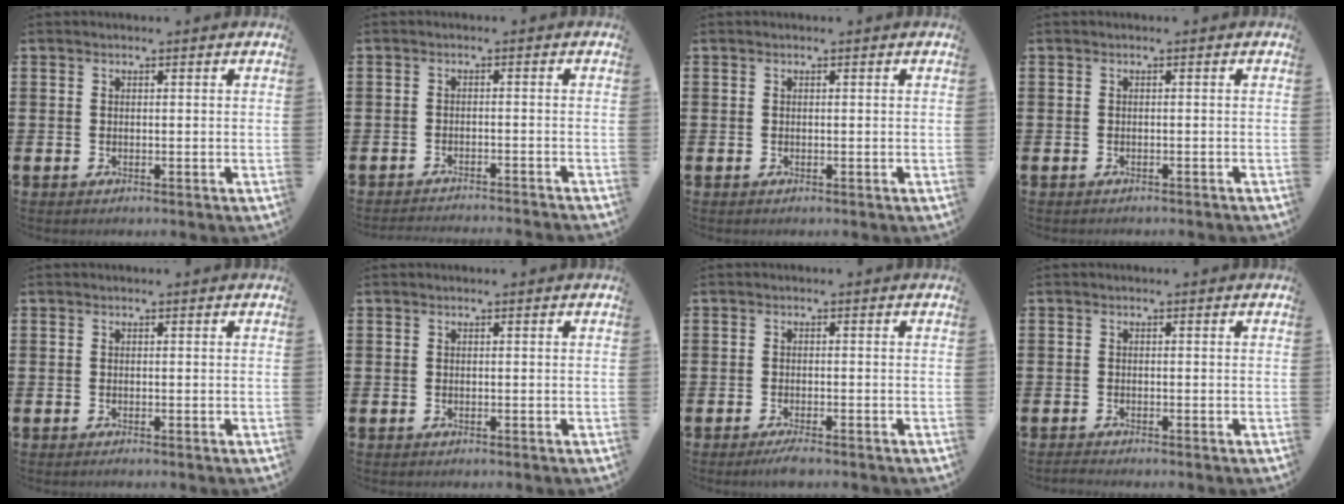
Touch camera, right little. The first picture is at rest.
{"total": 1.2, "force": [-1.2, -0.2, 0.0], "torque": [-0.001, 0.005, -0.025]}
{"total": 0.0}
{"total": 0.0}
{"total": 0.0}
{"total": 0.0}
{"total": 1.6, "force": [-1.2, 0.1, 1.0], "torque": [-0.018, 0.001, -0.023]}
{"total": 0.6, "force": [-0.5, 0.0, 0.3], "torque": [-0.005, -0.002, -0.011]}